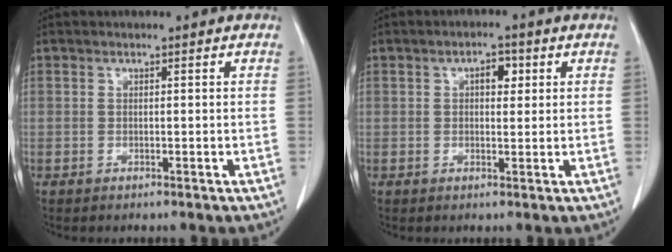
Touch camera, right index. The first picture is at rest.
{"total": 2.9, "force": [0.9, 1.5, 2.3], "torque": [-0.036, 0.008, 0.012]}